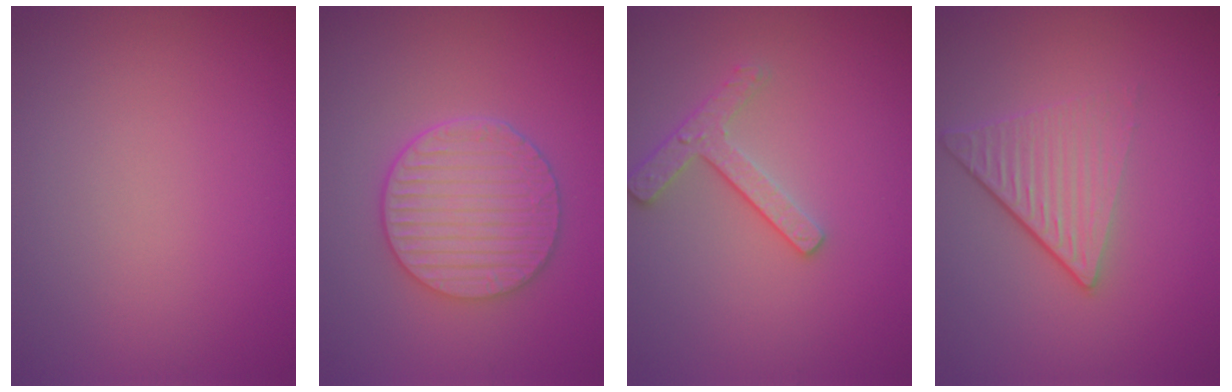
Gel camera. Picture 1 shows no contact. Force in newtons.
{"total": 5.2, "press": 4.3, "slide": 2.9}
{"total": 2.5, "press": 2.4, "slide": 0.7}
{"total": 4.5, "press": 2.9, "slide": 3.5}